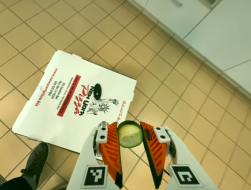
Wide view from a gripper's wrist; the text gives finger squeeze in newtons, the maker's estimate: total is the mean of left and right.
{"total": 8.0, "left": 7.9, "right": 8.2}